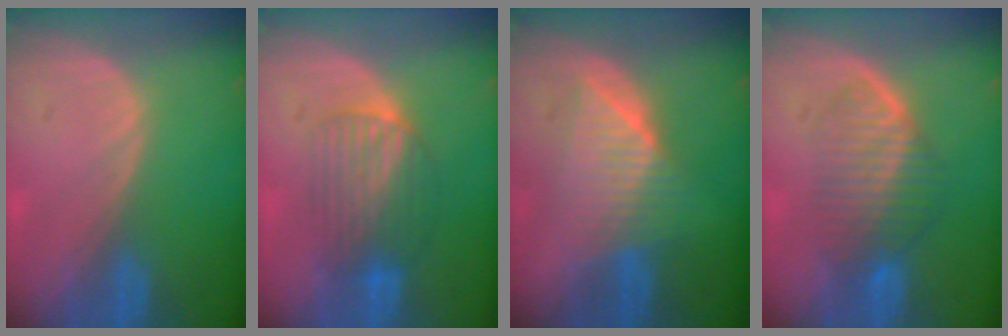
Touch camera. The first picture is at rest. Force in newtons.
{"total": 6.4, "press": 6.3, "slide": 1.1}
{"total": 6.6, "press": 6.6, "slide": 0.1}
{"total": 6.7, "press": 6.5, "slide": 1.8}